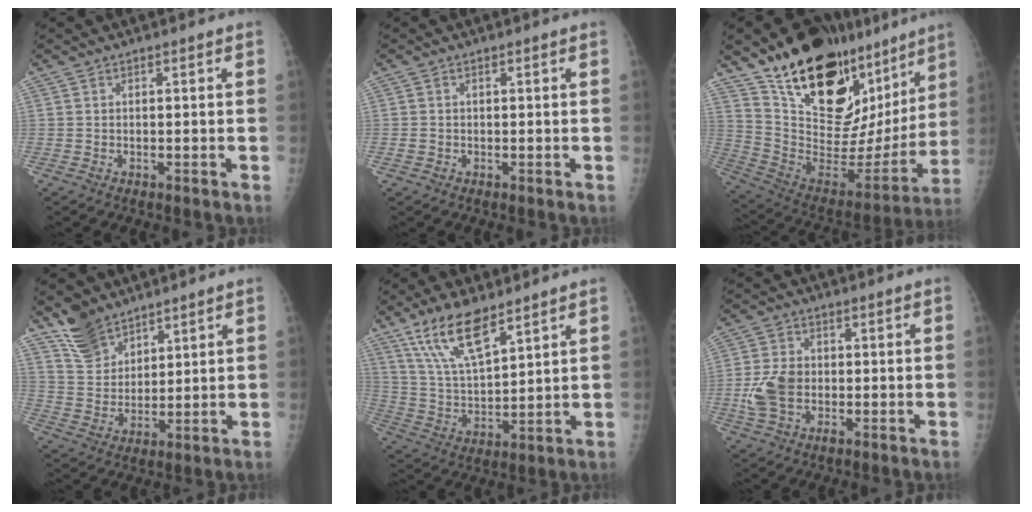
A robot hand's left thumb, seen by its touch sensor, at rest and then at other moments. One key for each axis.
{"total": 0.9, "fx": -0.3, "fy": 0.7, "fz": 0.3, "tx": -0.002, "ty": 0.002, "tz": -0.004}
{"total": 32.5, "fx": 19.5, "fy": 16.0, "fz": 20.5, "tx": -0.288, "ty": -0.059, "tz": 0.326}
{"total": 8.0, "fx": 6.4, "fy": 4.2, "fz": 2.2, "tx": -0.022, "ty": -0.037, "tz": 0.136}
{"total": 12.3, "fx": 8.4, "fy": 3.8, "fz": 8.1, "tx": -0.144, "ty": -0.039, "tz": 0.172}
{"total": 7.7, "fx": -1.1, "fy": 5.4, "fz": 5.4, "tx": -0.101, "ty": 0.008, "tz": -0.020}